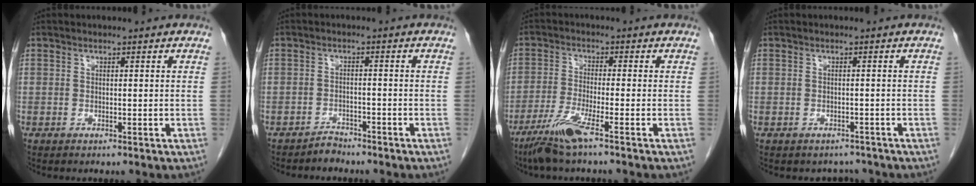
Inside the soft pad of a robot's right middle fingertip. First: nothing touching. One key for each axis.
{"total": 2.0, "fx": -1.9, "fy": 0.6, "fz": -0.2, "tx": 0.004, "ty": -0.001, "tz": -0.031}
{"total": 6.3, "fx": -4.2, "fy": -0.5, "fz": 4.7, "tx": -0.097, "ty": -0.020, "tz": -0.087}
{"total": 2.6, "fx": -2.3, "fy": 1.3, "fz": -0.1, "tx": -0.001, "ty": 0.003, "tz": -0.031}